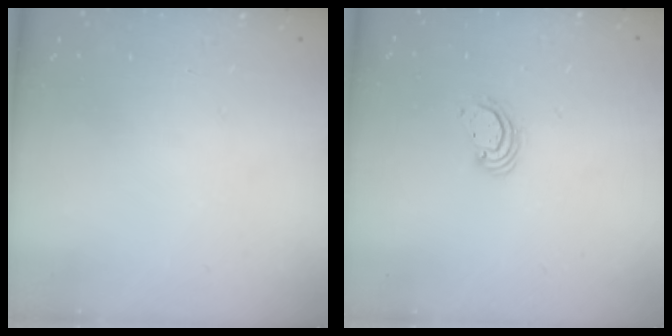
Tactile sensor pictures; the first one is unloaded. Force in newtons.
{"total": 2.2, "press": 2.2, "slide": 0.2}